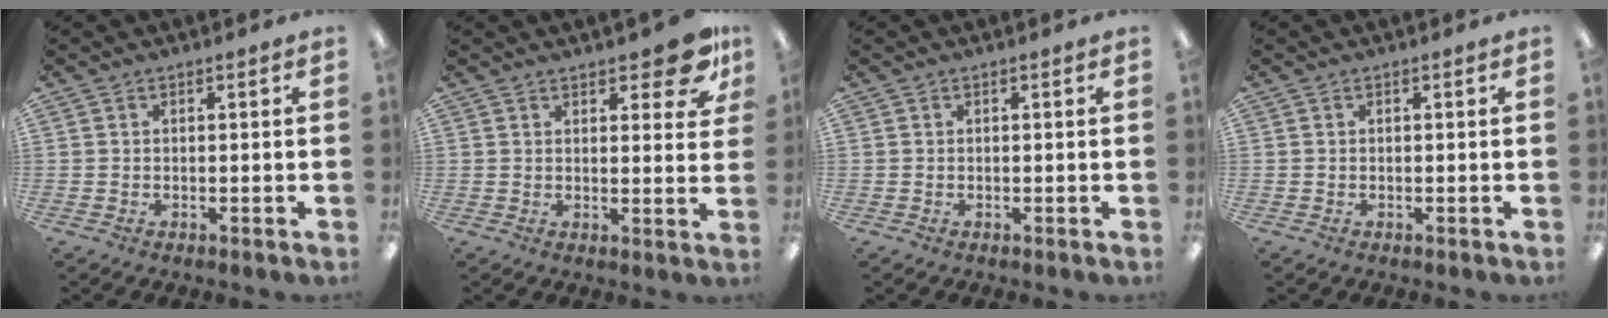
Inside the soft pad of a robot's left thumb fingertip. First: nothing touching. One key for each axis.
{"total": 8.7, "fx": 6.1, "fy": 3.0, "fz": 5.5, "tx": -0.054, "ty": -0.035, "tz": 0.099}
{"total": 0.0}
{"total": 0.0}